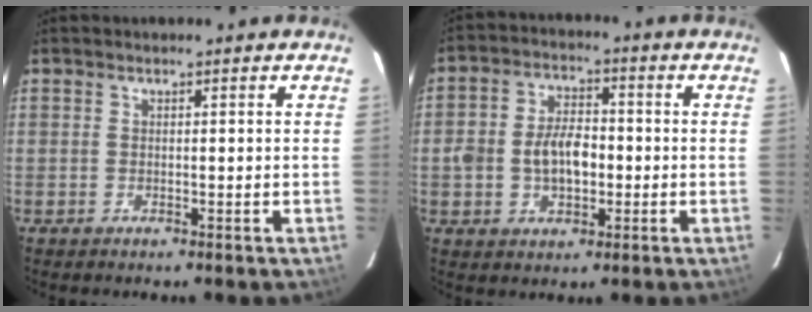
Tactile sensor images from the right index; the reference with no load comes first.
{"total": 8.2, "force": [-1.2, 5.2, 6.3], "torque": [-0.125, 0.016, -0.017]}